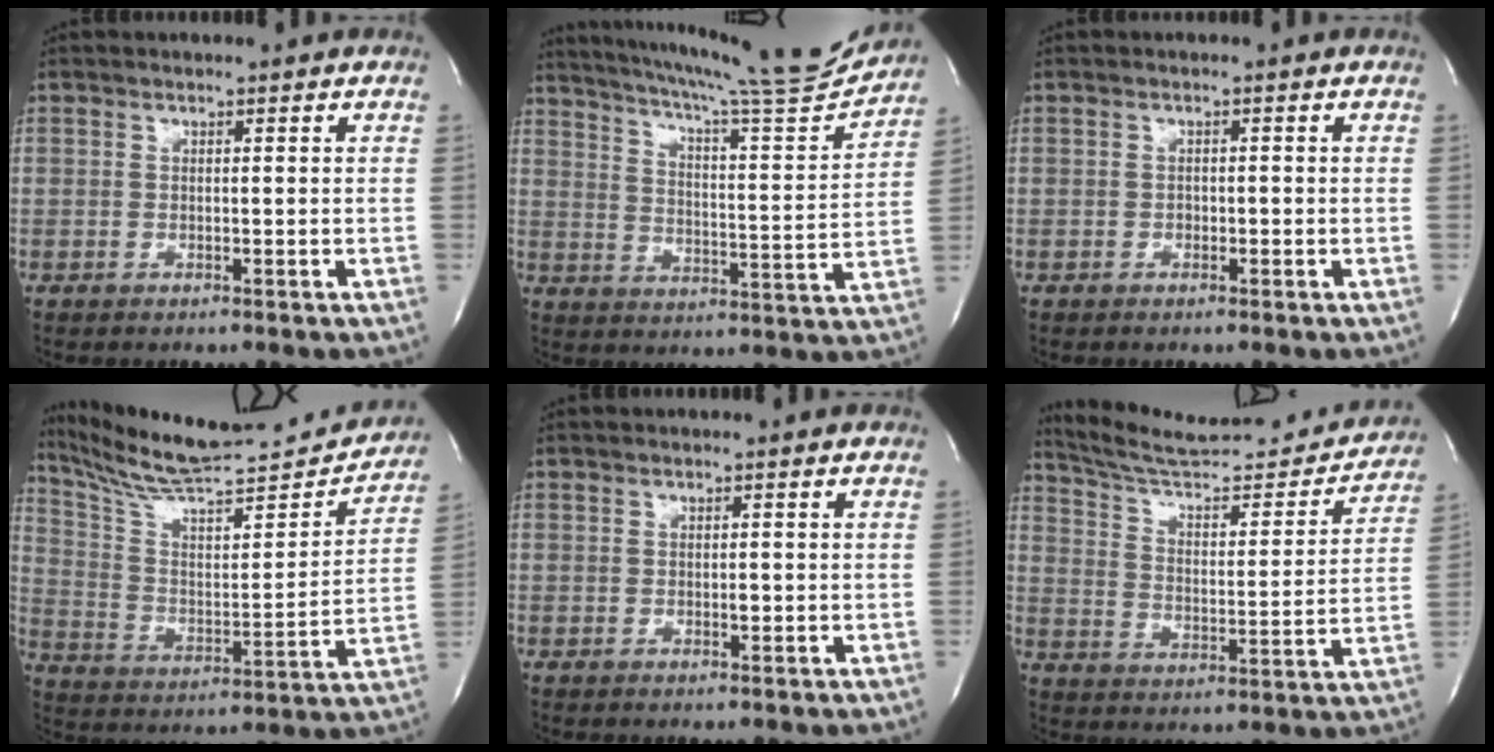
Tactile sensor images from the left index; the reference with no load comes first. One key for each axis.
{"total": 20.3, "fx": 18.8, "fy": -0.1, "fz": 7.7, "tx": -0.128, "ty": -0.053, "tz": 0.257}
{"total": 0.5, "fx": -0.2, "fy": 0.4, "fz": 0.3, "tx": -0.001, "ty": 0.003, "tz": -0.006}
{"total": 23.8, "fx": 22.4, "fy": 2.0, "fz": 7.7, "tx": -0.128, "ty": -0.040, "tz": 0.332}
{"total": 0.6, "fx": 0.0, "fy": 0.2, "fz": 0.6, "tx": -0.009, "ty": 0.000, "tz": 0.000}
{"total": 22.3, "fx": 21.0, "fy": 3.0, "fz": 6.8, "tx": -0.100, "ty": -0.036, "tz": 0.294}